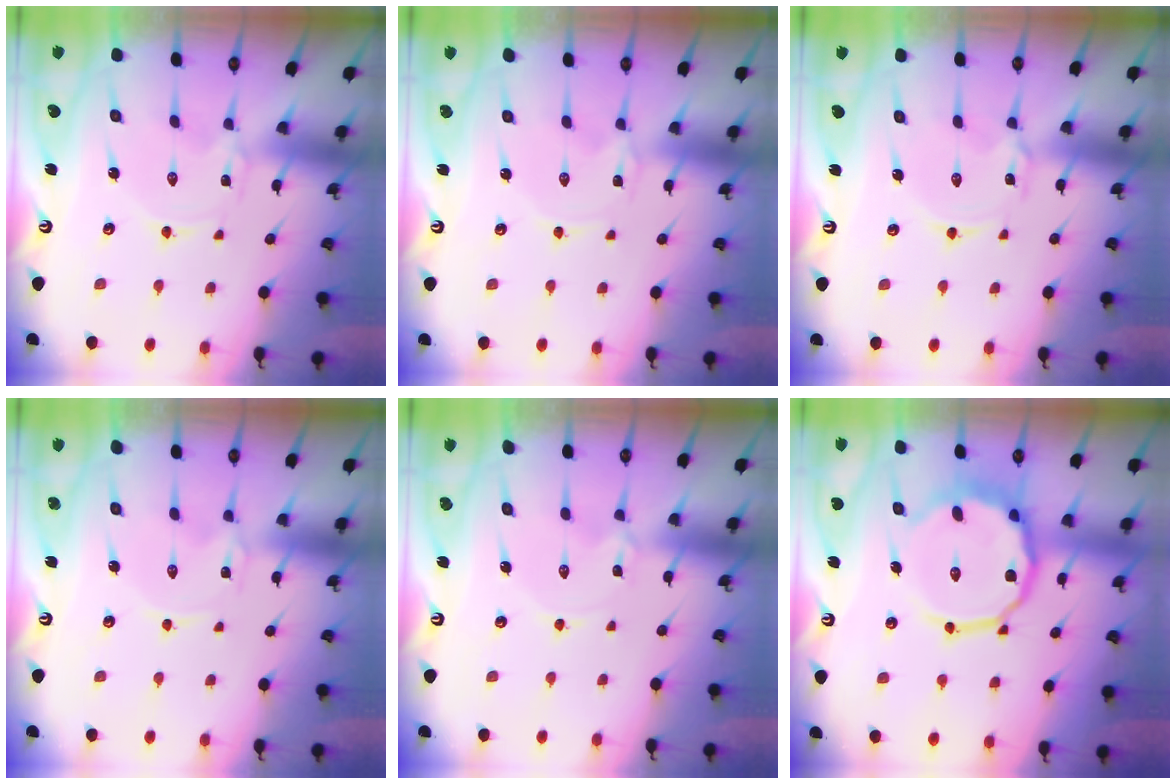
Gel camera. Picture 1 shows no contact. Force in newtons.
{"total": 0.0}
{"total": 2.6, "press": 2.6, "slide": 0.3}
{"total": 0.0}
{"total": 1.7, "press": 1.6, "slide": 0.1}
{"total": 14.2, "press": 14.0, "slide": 2.4}